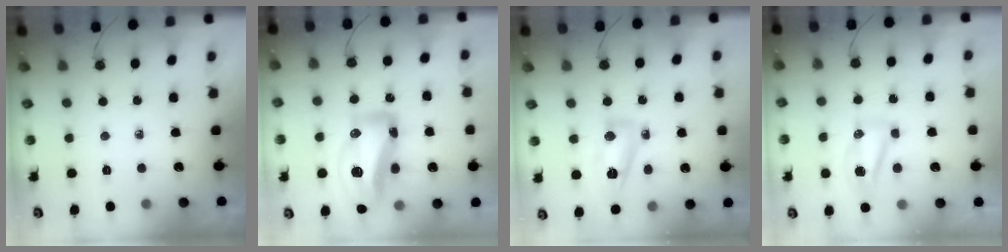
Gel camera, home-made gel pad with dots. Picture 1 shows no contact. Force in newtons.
{"total": 18.3, "press": 18.2, "slide": 1.6}
{"total": 8.9, "press": 8.9, "slide": 0.4}
{"total": 7.0, "press": 7.0, "slide": 0.6}